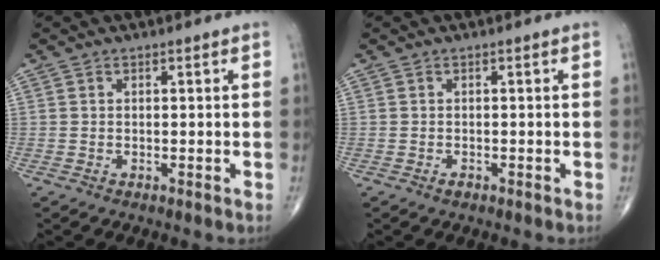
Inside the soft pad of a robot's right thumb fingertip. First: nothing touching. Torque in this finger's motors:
{"motor_torque": [-0.27, 0.08, -0.08, 0.00, 0.02]}